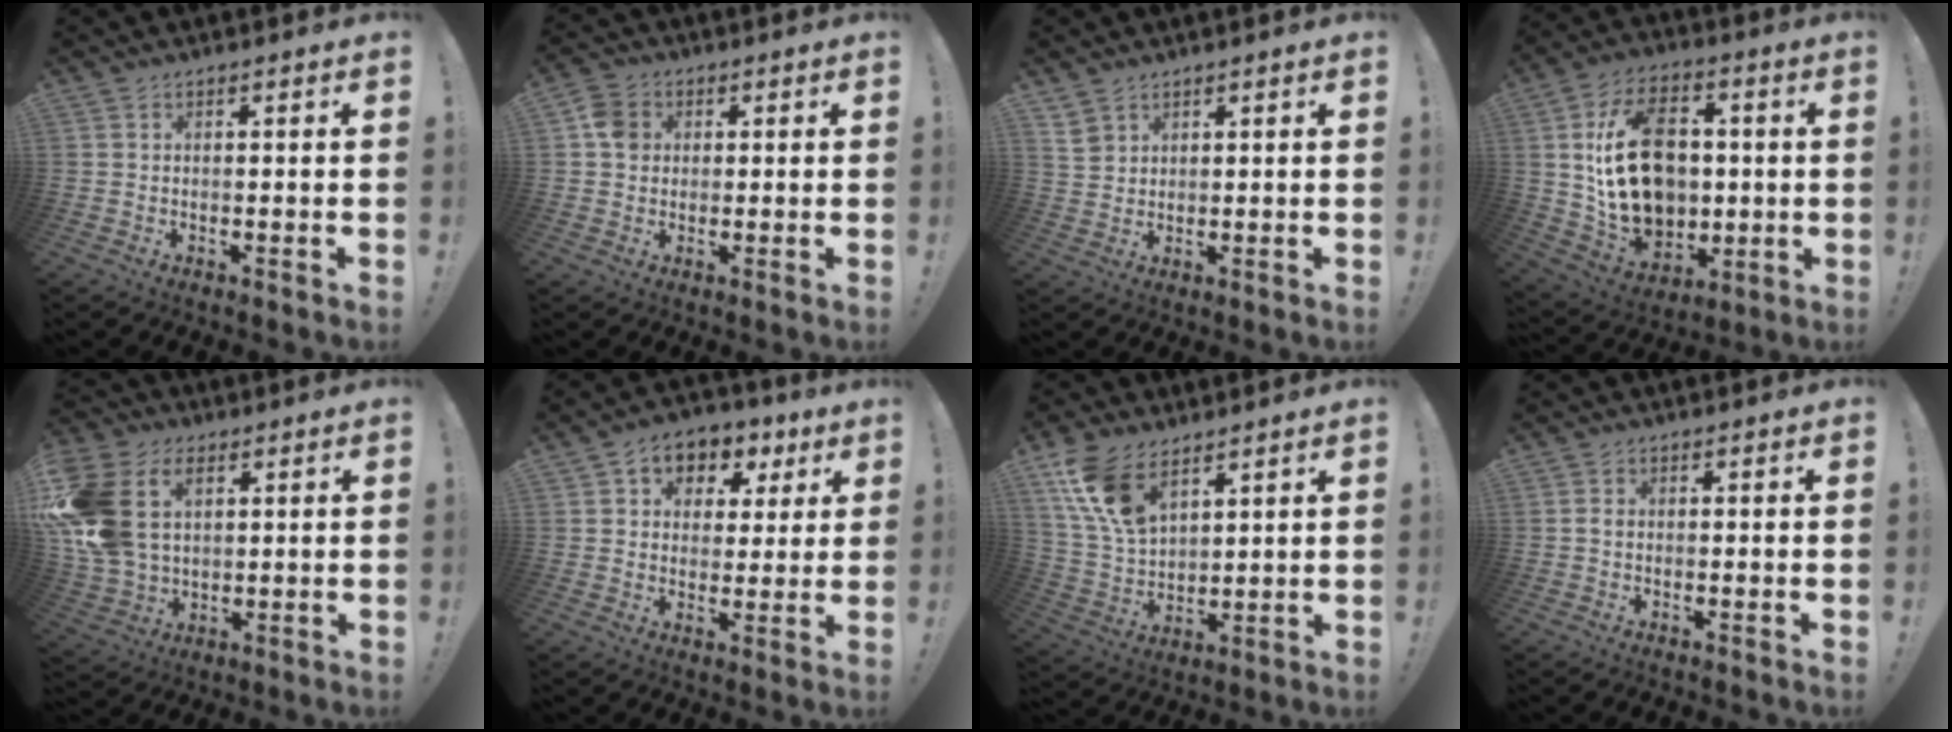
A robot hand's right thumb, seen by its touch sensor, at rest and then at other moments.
{"total": 6.1, "force": [1.0, 5.2, 2.9], "torque": [-0.029, 0.006, 0.020]}
{"total": 2.6, "force": [2.0, 1.7, 0.3], "torque": [-0.002, -0.012, 0.037]}
{"total": 22.3, "force": [2.0, 16.5, 14.9], "torque": [-0.258, -0.001, 0.045]}
{"total": 18.6, "force": [5.3, 13.2, 11.9], "torque": [-0.247, -0.014, 0.102]}
{"total": 7.9, "force": [3.0, 6.6, 3.0], "torque": [-0.033, -0.015, 0.059]}
{"total": 13.8, "force": [8.5, 7.2, 8.2], "torque": [-0.176, -0.037, 0.165]}
{"total": 0.9, "force": [-0.2, 0.7, 0.6], "torque": [-0.014, 0.004, -0.004]}